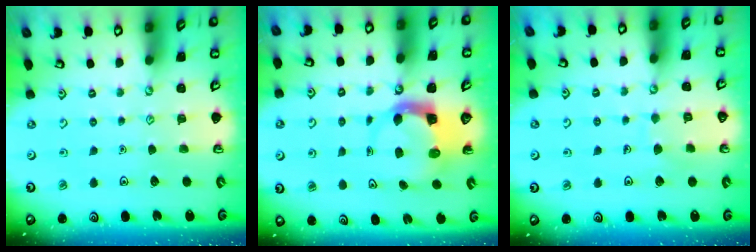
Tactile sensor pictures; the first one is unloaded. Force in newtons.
{"total": 3.8, "press": 3.7, "slide": 0.6}
{"total": 6.1, "press": 6.1, "slide": 0.3}